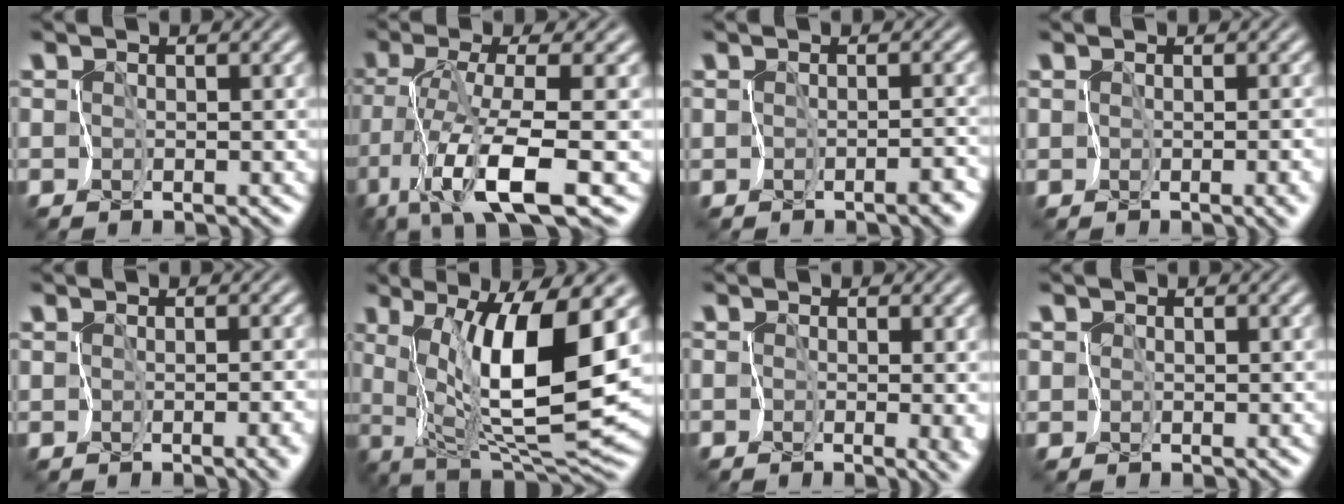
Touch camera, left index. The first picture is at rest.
{"total": 8.2, "force": [-4.0, 0.8, 7.1], "torque": [-0.138, -0.004, -0.074]}
{"total": 2.2, "force": [-1.7, 1.0, 0.8], "torque": [0.003, 0.008, -0.019]}
{"total": 3.7, "force": [-1.4, 2.1, 2.7], "torque": [-0.010, 0.004, -0.007]}
{"total": 3.4, "force": [-1.6, 1.8, 2.4], "torque": [-0.005, 0.002, -0.009]}
{"total": 10.5, "force": [2.2, 2.0, 10.0], "torque": [-0.173, -0.019, 0.048]}
{"total": 2.8, "force": [-0.4, 1.2, 2.5], "torque": [-0.022, -0.011, -0.003]}
{"total": 2.4, "force": [1.3, 1.8, 0.9], "torque": [-0.018, 0.015, 0.006]}